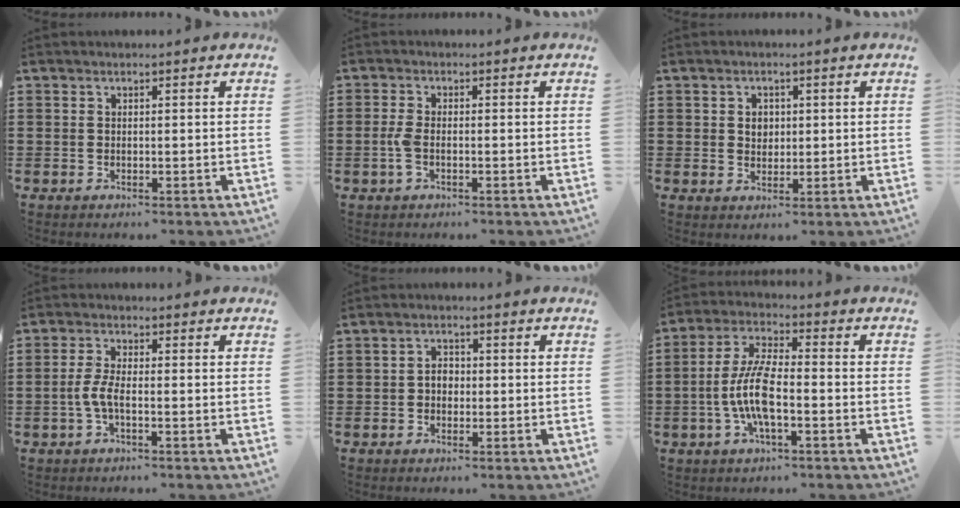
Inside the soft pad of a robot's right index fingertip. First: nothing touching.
{"total": 2.8, "force": [-0.7, 1.1, 2.5], "torque": [-0.060, -0.004, -0.017]}
{"total": 2.2, "force": [0.4, 1.8, 1.2], "torque": [-0.029, 0.010, 0.006]}
{"total": 3.7, "force": [-1.2, 1.0, 3.3], "torque": [-0.087, -0.007, -0.029]}
{"total": 2.2, "force": [-0.4, 1.6, 1.5], "torque": [-0.030, 0.005, -0.009]}
{"total": 8.5, "force": [-2.1, 2.7, 7.8], "torque": [-0.189, -0.015, -0.048]}